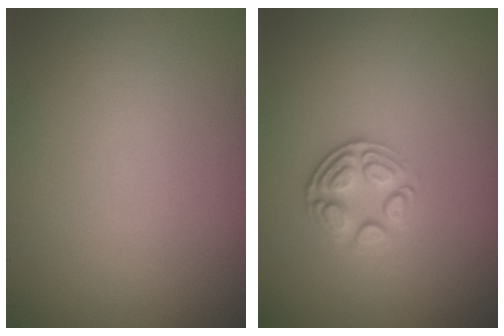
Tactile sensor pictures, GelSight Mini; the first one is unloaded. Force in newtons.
{"total": 3.0, "press": 2.3, "slide": 1.9}